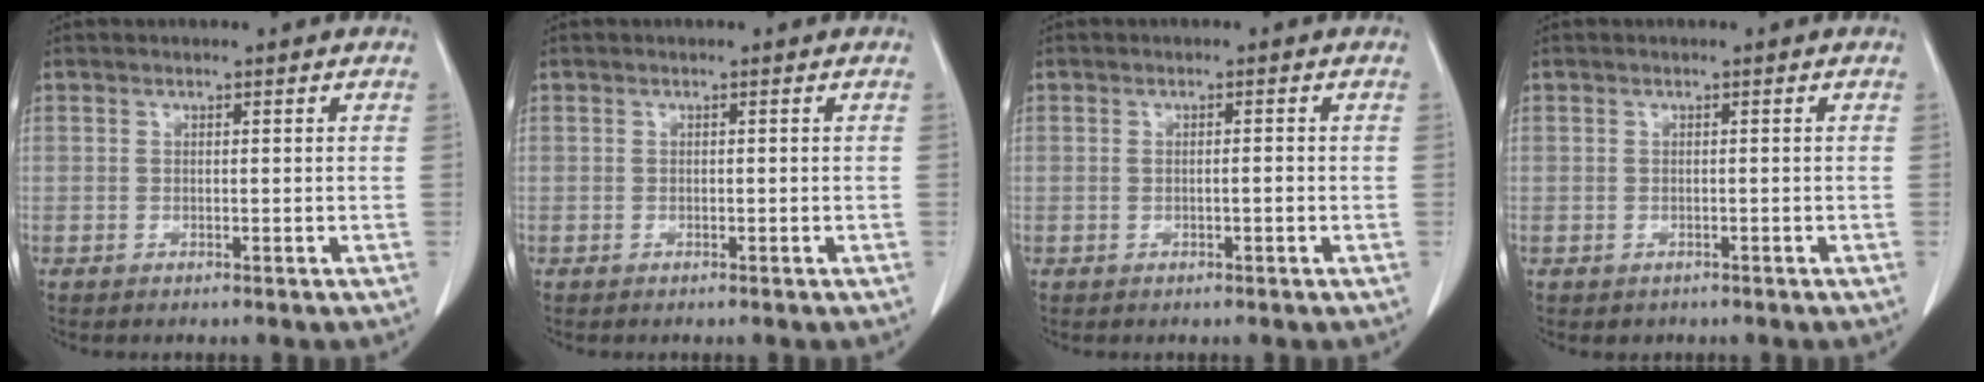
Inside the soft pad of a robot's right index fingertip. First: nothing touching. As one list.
[{"total": 0.0}, {"total": 1.1, "force": [-0.1, 0.1, 1.1], "torque": [-0.018, 0.003, 0.003]}, {"total": 1.0, "force": [-0.4, 0.9, 0.0], "torque": [-0.004, 0.004, -0.002]}]